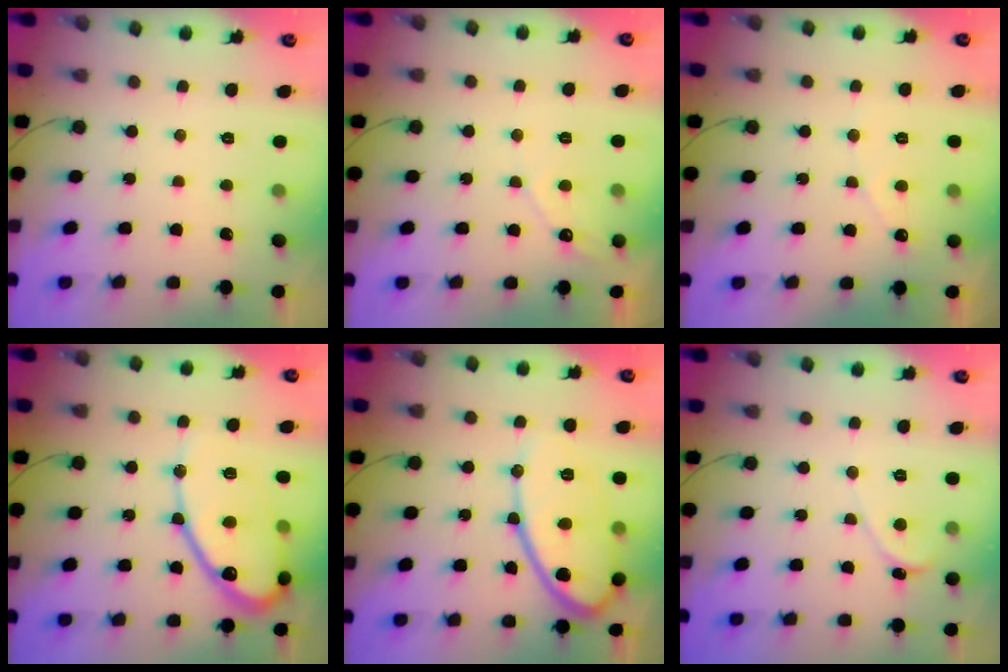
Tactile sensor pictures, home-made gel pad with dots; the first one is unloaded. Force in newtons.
{"total": 3.9, "press": 3.9, "slide": 0.2}
{"total": 3.0, "press": 3.0, "slide": 0.1}
{"total": 14.5, "press": 14.4, "slide": 1.6}
{"total": 14.8, "press": 14.7, "slide": 0.9}
{"total": 0.6, "press": 0.6, "slide": 0.1}